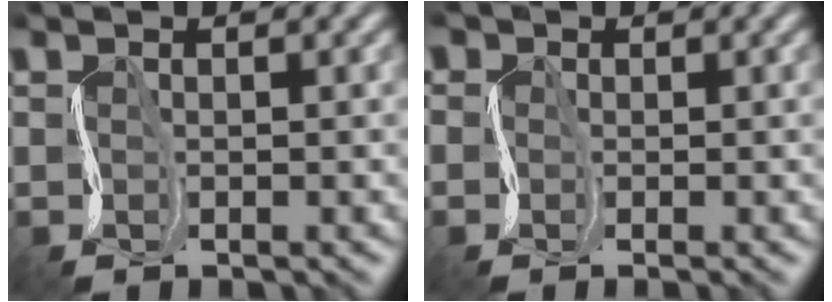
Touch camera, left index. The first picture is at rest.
{"total": 4.2, "force": [0.6, 3.5, 2.3], "torque": [-0.027, 0.015, -0.023]}